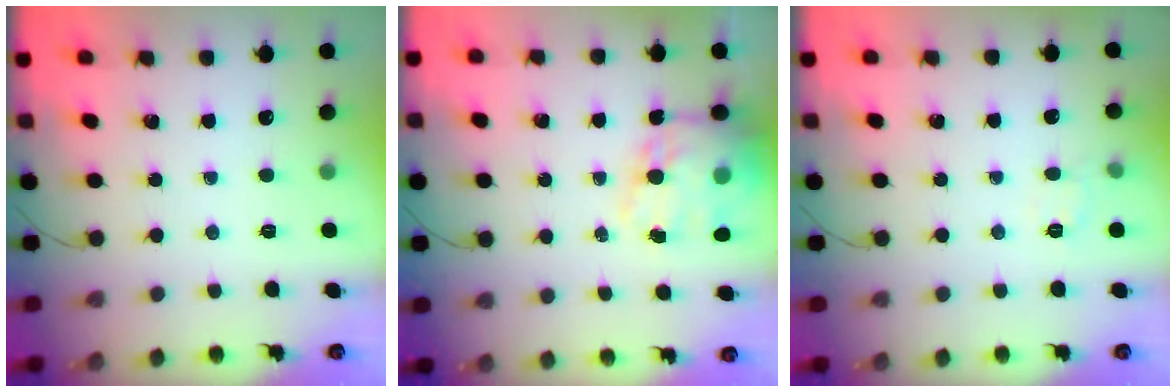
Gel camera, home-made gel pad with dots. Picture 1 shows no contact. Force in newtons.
{"total": 18.0, "press": 17.4, "slide": 4.6}
{"total": 5.6, "press": 5.5, "slide": 1.1}